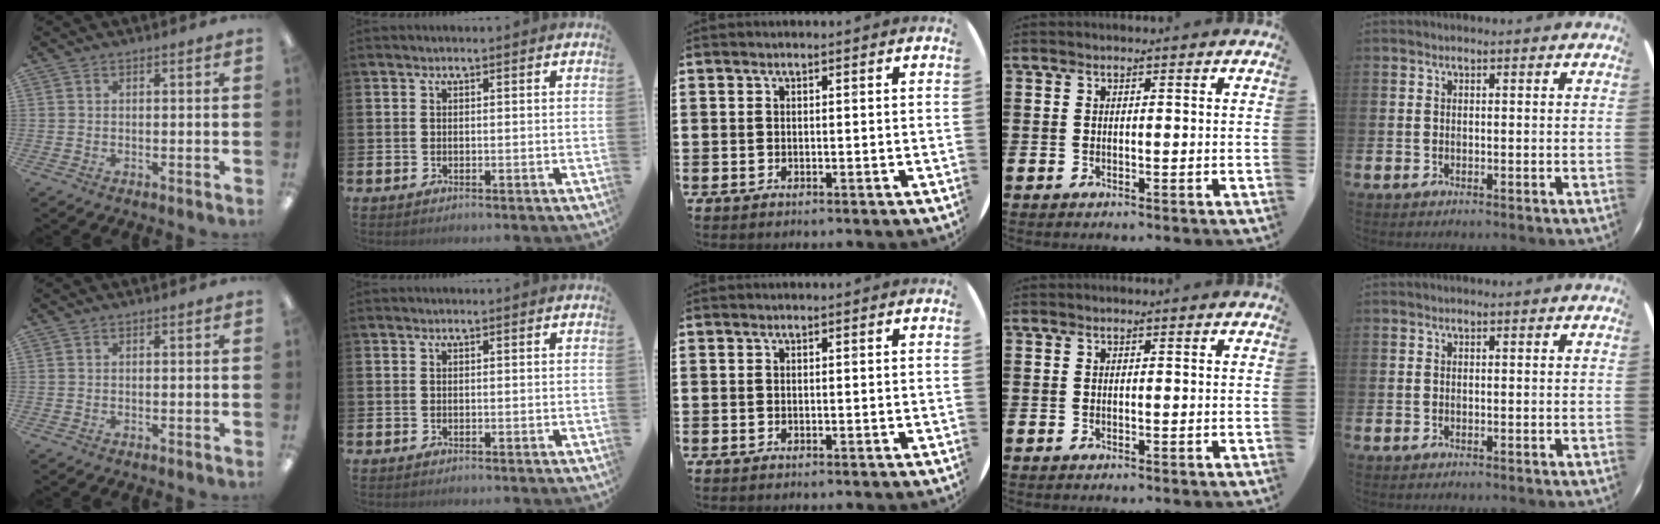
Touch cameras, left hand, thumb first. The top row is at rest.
{}